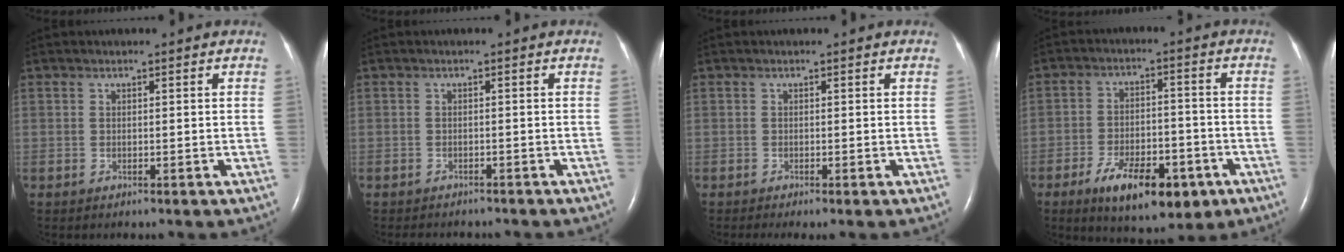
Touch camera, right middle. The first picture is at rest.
{"total": 4.7, "force": [-4.2, 1.4, 1.7], "torque": [-0.023, -0.003, -0.050]}
{"total": 1.3, "force": [-0.8, -0.1, 1.0], "torque": [-0.016, -0.003, -0.009]}
{"total": 12.3, "force": [-6.5, 5.1, 9.1], "torque": [-0.145, -0.007, -0.093]}